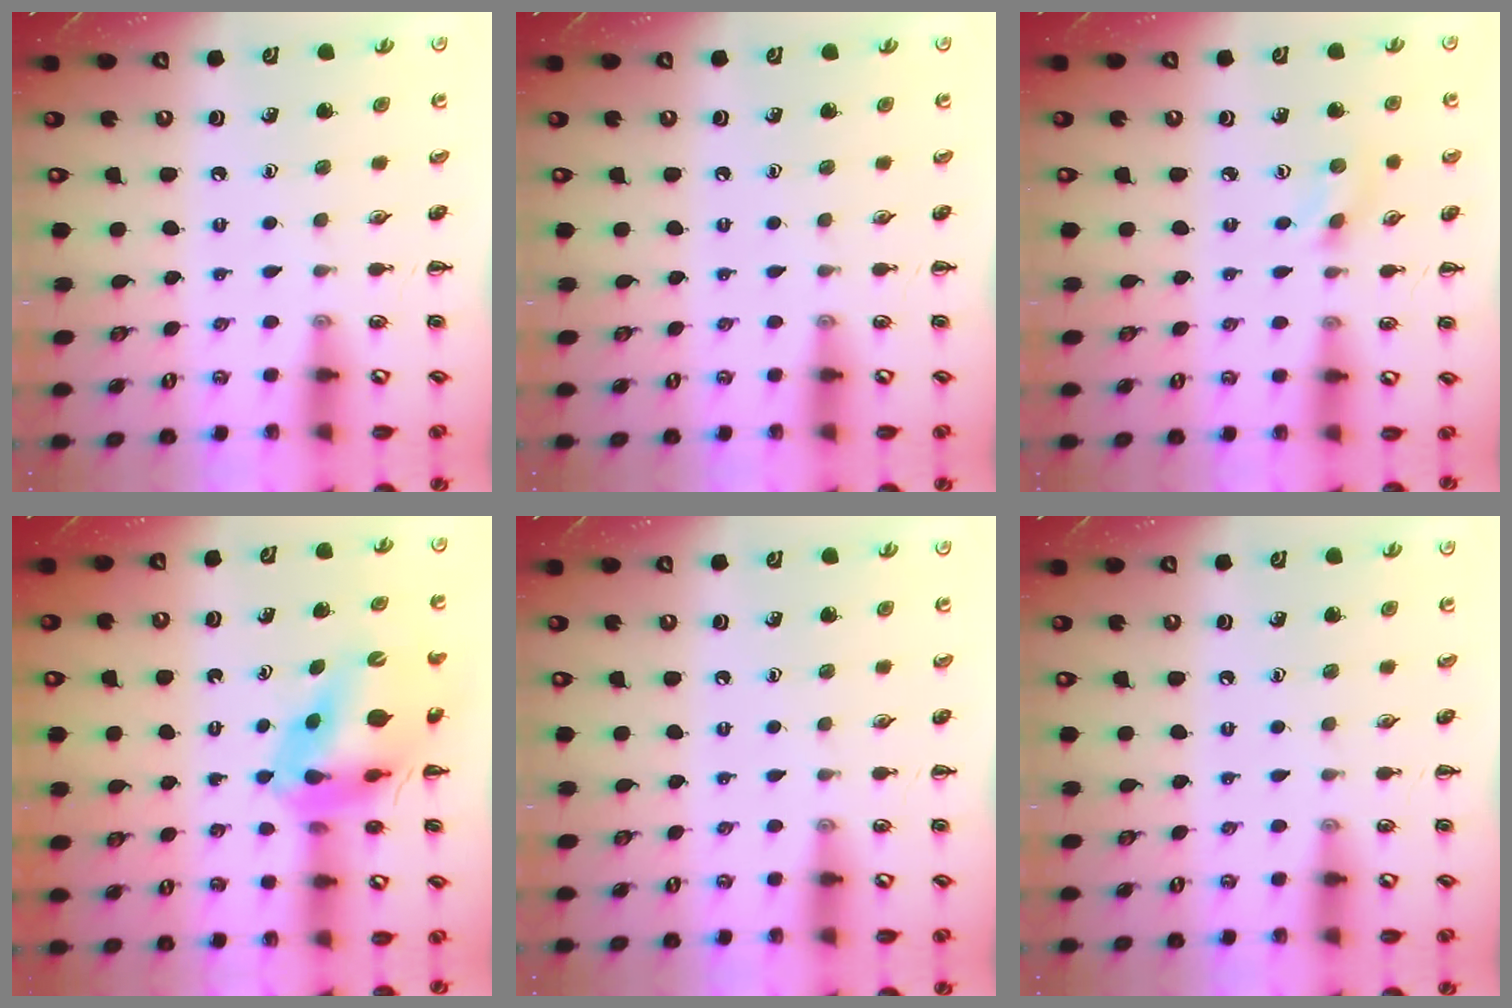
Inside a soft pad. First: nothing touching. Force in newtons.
{"total": 0.0}
{"total": 1.1, "press": 1.0, "slide": 0.5}
{"total": 12.0, "press": 11.4, "slide": 3.6}
{"total": 0.0}
{"total": 0.0}